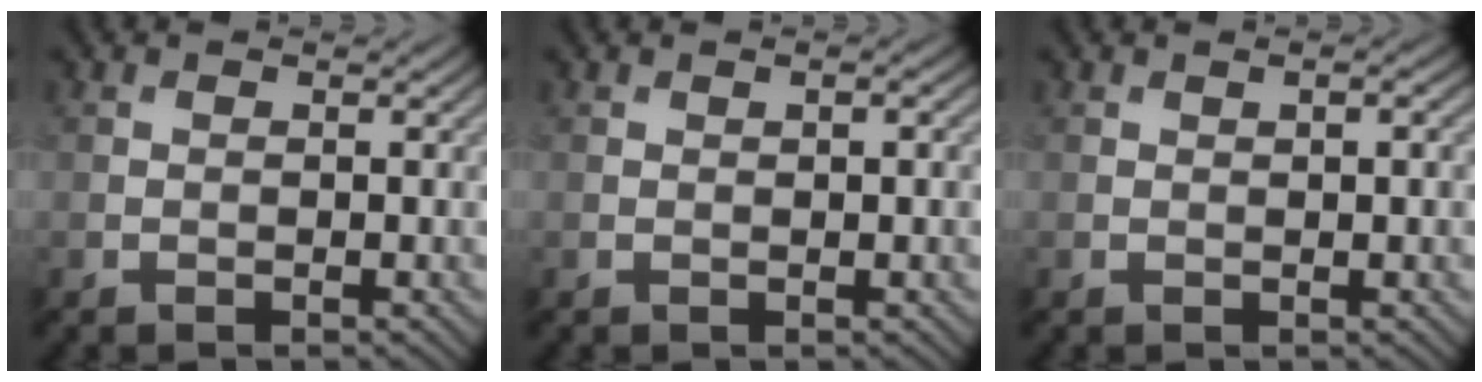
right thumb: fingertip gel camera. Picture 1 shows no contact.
{"total": 0.6, "force": [0.2, 0.1, 0.6], "torque": [-0.012, -0.002, 0.007]}
{"total": 0.9, "force": [0.3, 0.1, 0.9], "torque": [-0.016, -0.001, 0.009]}